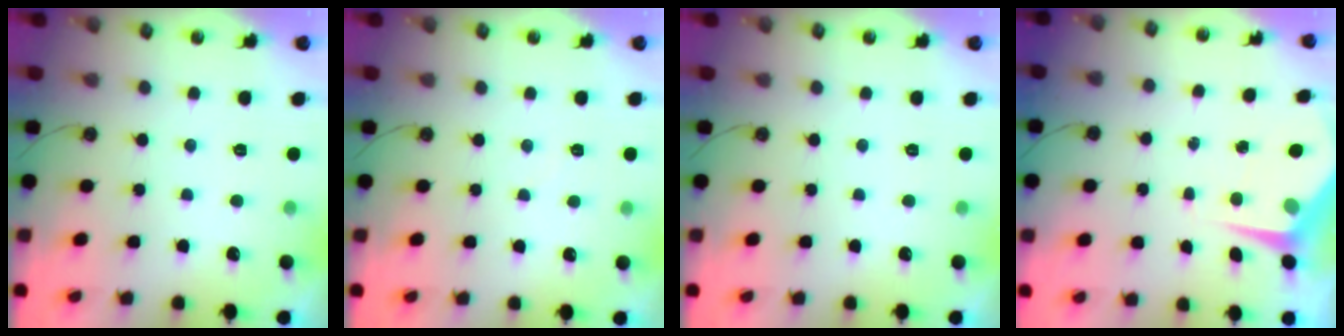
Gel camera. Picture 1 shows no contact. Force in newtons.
{"total": 2.8, "press": 2.7, "slide": 0.5}
{"total": 0.0}
{"total": 4.4, "press": 4.3, "slide": 0.5}